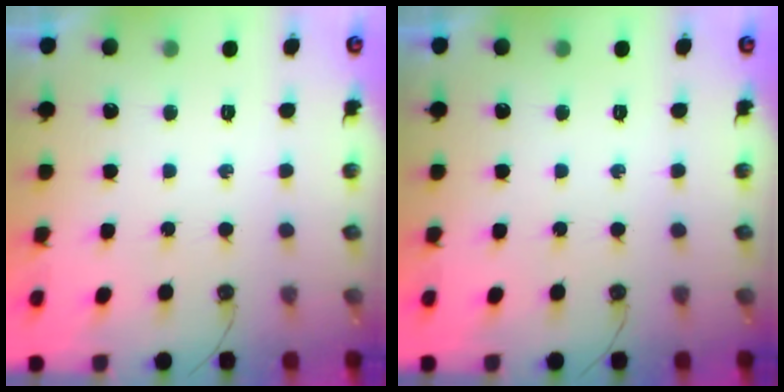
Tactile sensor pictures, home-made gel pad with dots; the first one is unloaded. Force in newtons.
{"total": 0.0}